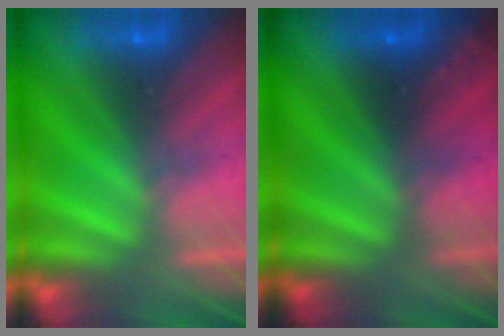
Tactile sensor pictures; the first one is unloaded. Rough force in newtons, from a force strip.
{"total": 2.3}